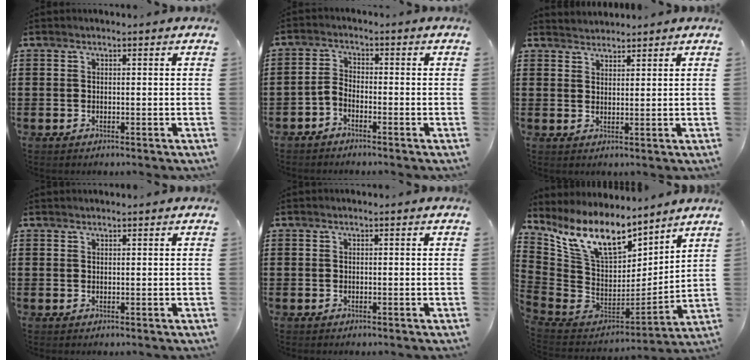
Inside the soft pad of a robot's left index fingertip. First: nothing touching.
{"total": 2.5, "force": [-2.2, 0.8, 1.0], "torque": [-0.036, 0.003, -0.049]}
{"total": 1.9, "force": [1.9, 0.2, -0.5], "torque": [0.003, 0.000, 0.038]}
{"total": 0.6, "force": [0.5, 0.0, 0.1], "torque": [-0.004, -0.001, 0.011]}
{"total": 0.0}
{"total": 12.8, "force": [8.5, 5.3, 7.9], "torque": [-0.197, -0.048, 0.154]}